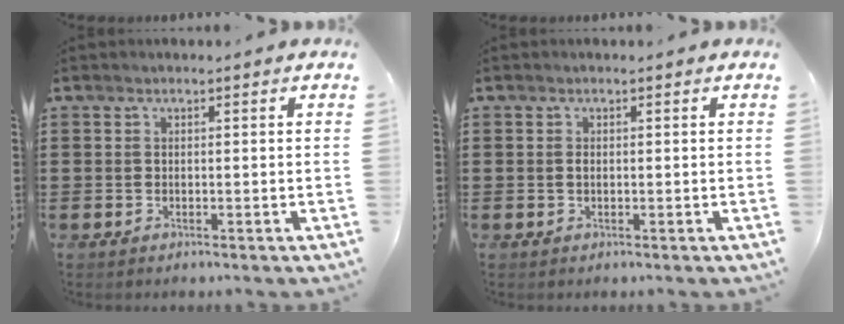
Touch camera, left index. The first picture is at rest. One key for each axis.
{"total": 0.6, "fx": 0.0, "fy": 0.3, "fz": 0.5, "tx": -0.012, "ty": -0.002, "tz": -0.001}